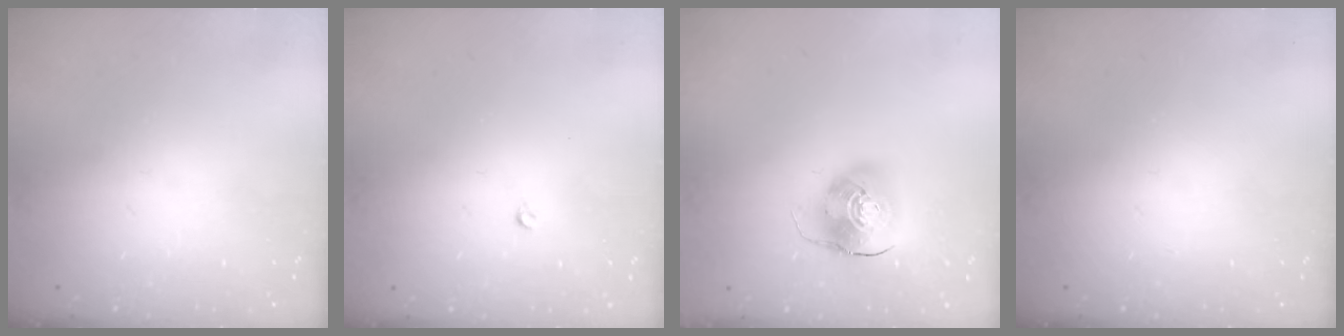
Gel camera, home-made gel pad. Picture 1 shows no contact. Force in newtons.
{"total": 2.6, "press": 2.5, "slide": 0.4}
{"total": 10.1, "press": 10.0, "slide": 1.6}
{"total": 0.0}